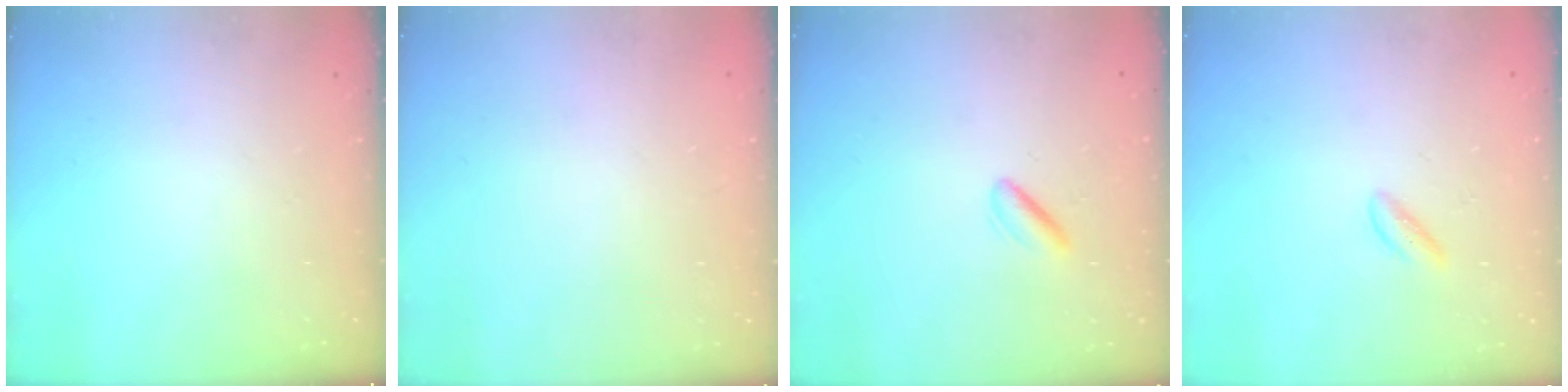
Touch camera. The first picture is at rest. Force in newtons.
{"total": 2.2, "press": 2.2, "slide": 0.1}
{"total": 1.6, "press": 1.3, "slide": 1.0}
{"total": 1.6, "press": 1.6, "slide": 0.4}